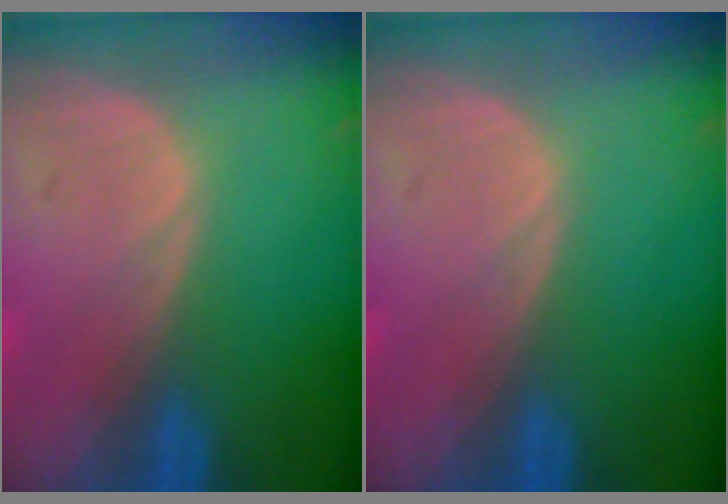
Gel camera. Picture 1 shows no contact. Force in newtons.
{"total": 0.0}